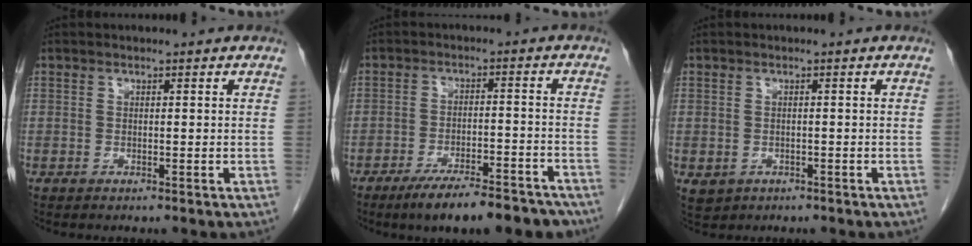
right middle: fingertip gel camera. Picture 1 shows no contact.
{"total": 12.3, "force": [-9.9, 2.7, 6.8], "torque": [-0.087, 0.005, -0.147]}
{"total": 2.5, "force": [-1.2, 2.1, 0.6], "torque": [-0.011, 0.001, -0.009]}